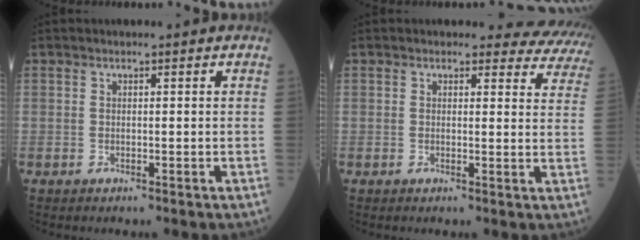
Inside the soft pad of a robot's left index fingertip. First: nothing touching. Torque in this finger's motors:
{"motor_torque": [0.22, -0.26, 0.07, 0.02]}